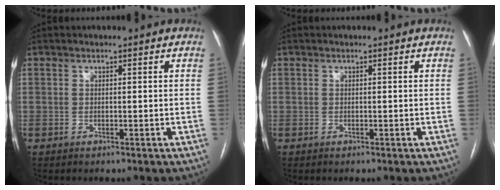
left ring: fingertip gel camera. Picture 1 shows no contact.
{"total": 0.0}